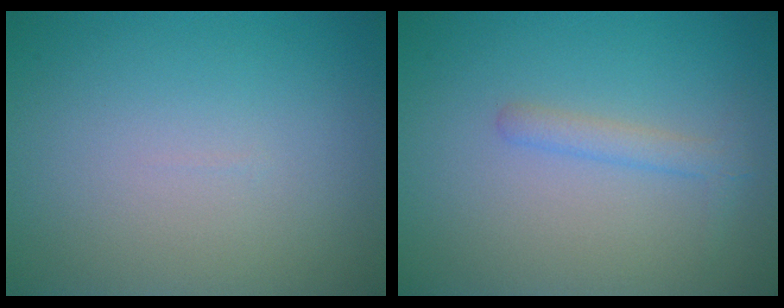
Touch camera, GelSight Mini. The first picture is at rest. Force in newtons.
{"total": 1.6, "press": 1.6, "slide": 0.1}